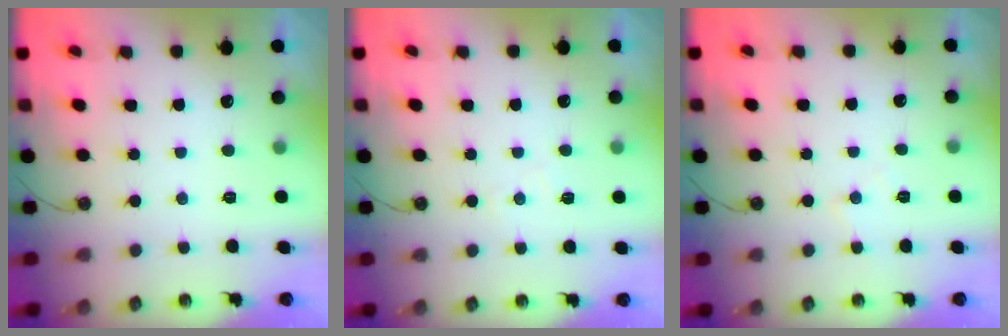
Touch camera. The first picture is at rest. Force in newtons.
{"total": 4.7, "press": 4.6, "slide": 0.7}
{"total": 5.2, "press": 5.1, "slide": 0.8}